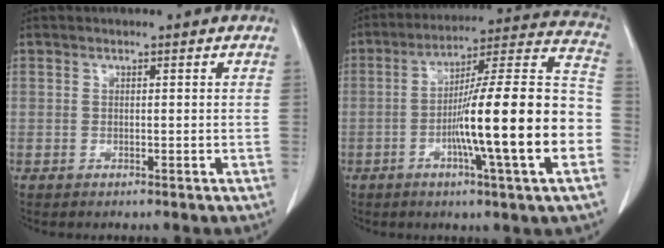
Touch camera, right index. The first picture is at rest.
{"total": 20.9, "force": [-5.1, 0.3, 20.3], "torque": [-0.276, 0.012, -0.082]}